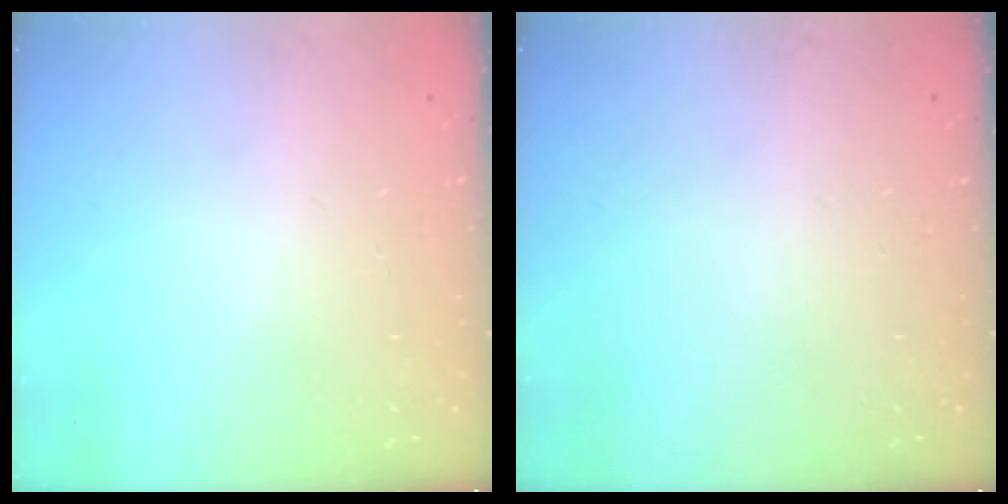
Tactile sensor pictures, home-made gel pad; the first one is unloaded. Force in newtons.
{"total": 0.0}